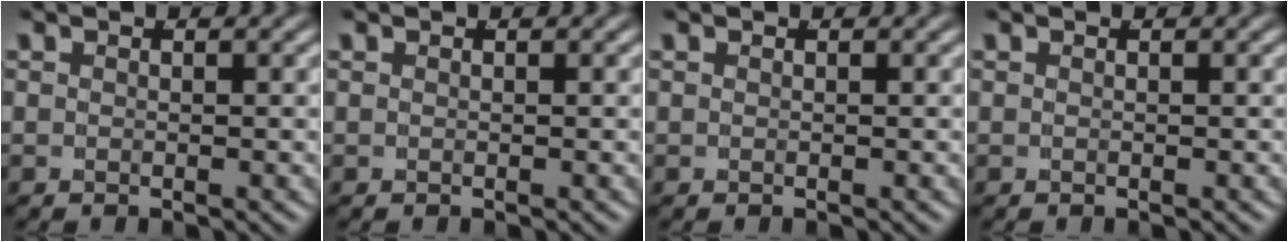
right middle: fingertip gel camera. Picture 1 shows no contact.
{"total": 0.0}
{"total": 0.0}
{"total": 0.0}